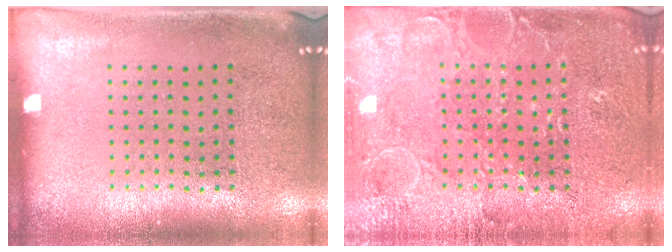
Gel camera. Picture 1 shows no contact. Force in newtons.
{"total": 4.2, "press": 4.1, "slide": 0.5}